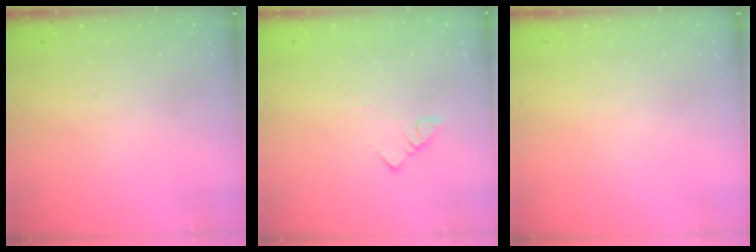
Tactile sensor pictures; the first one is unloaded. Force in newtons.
{"total": 2.8, "press": 2.8, "slide": 0.2}
{"total": 0.0}